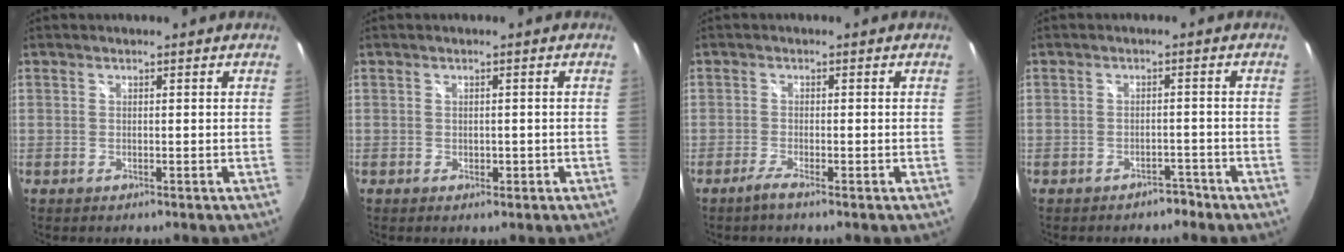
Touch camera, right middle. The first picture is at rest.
{"total": 1.2, "force": [-0.3, 1.0, 0.6], "torque": [-0.005, -0.002, -0.005]}
{"total": 2.3, "force": [-1.7, -0.1, 1.6], "torque": [-0.038, -0.006, -0.035]}
{"total": 2.7, "force": [-2.2, 1.4, 0.6], "torque": [-0.013, 0.005, -0.027]}